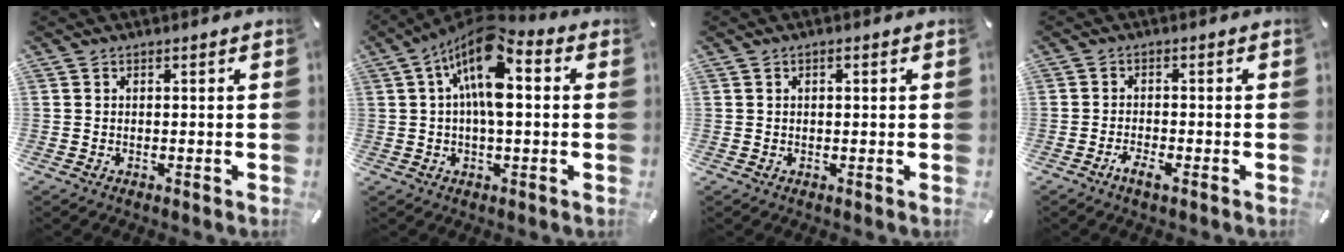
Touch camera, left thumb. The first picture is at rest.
{"total": 13.1, "force": [3.6, 5.8, 11.2], "torque": [-0.203, -0.018, 0.060]}
{"total": 1.1, "force": [0.3, 0.6, 0.8], "torque": [-0.017, 0.006, 0.004]}
{"total": 2.8, "force": [-1.8, 0.9, 2.0], "torque": [-0.038, 0.005, -0.035]}